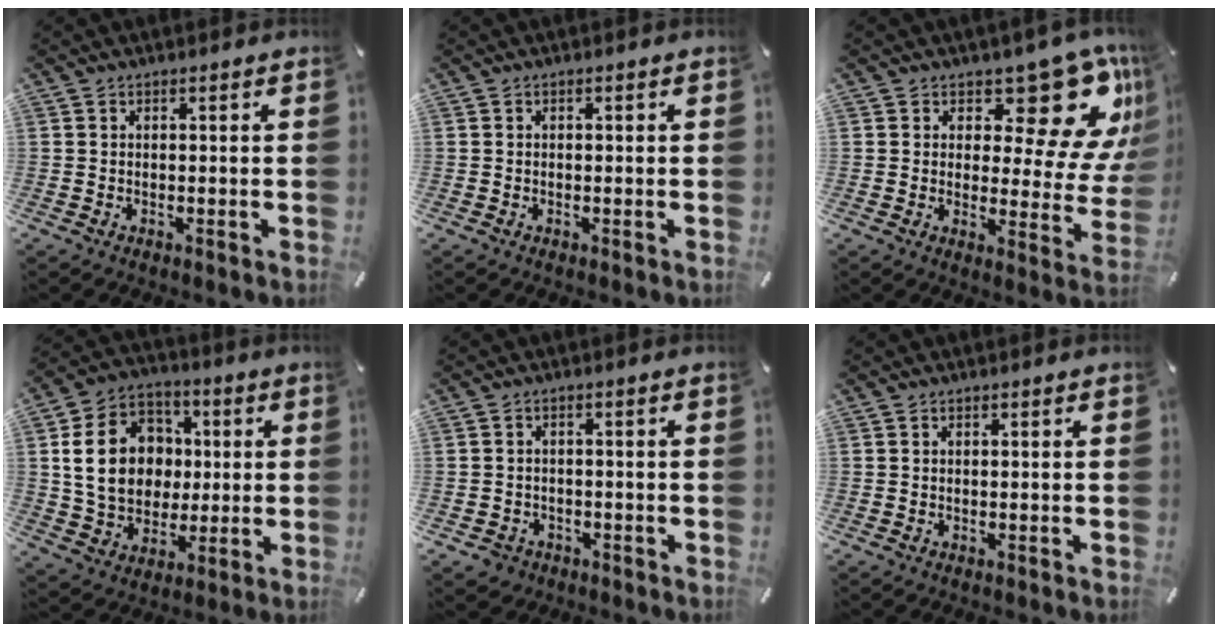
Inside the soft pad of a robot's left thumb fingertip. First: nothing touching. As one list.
[{"total": 0.0}, {"total": 17.9, "force": [10.3, 8.7, 11.7], "torque": [-0.132, -0.087, 0.169]}, {"total": 17.0, "force": [1.4, 14.1, 9.2], "torque": [-0.171, 0.011, 0.027]}, {"total": 3.0, "force": [-1.8, 2.4, 0.7], "torque": [-0.012, 0.009, -0.037]}, {"total": 0.0}]